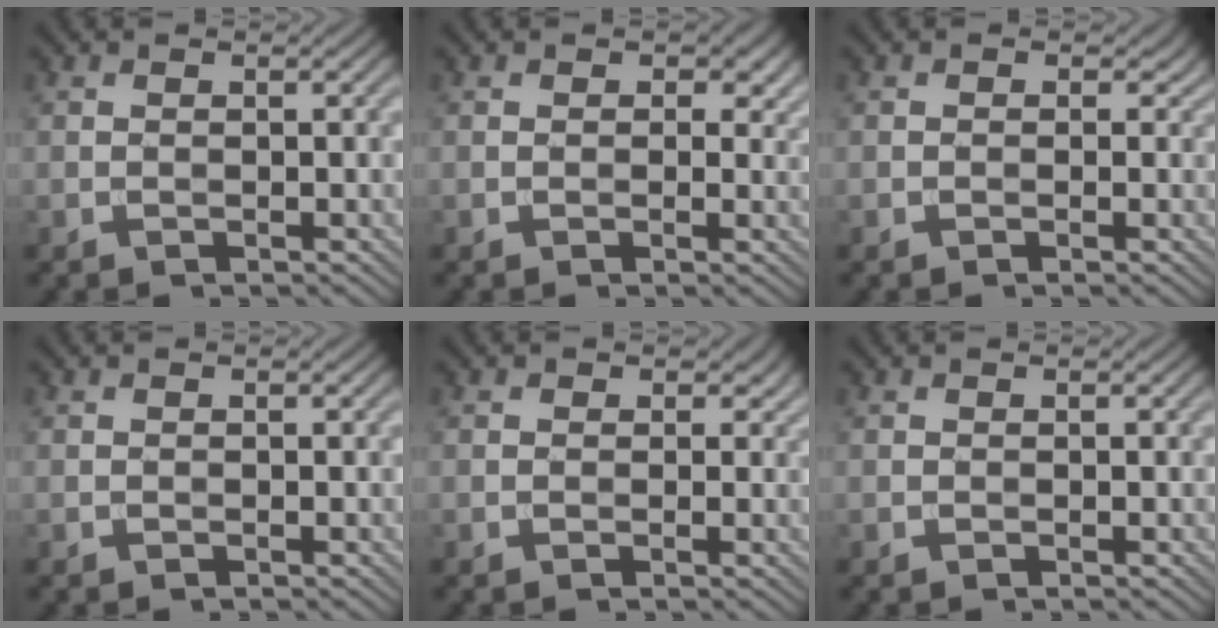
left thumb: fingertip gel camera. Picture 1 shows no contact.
{"total": 2.1, "force": [0.8, 1.5, 1.2], "torque": [-0.027, -0.008, 0.010]}
{"total": 0.8, "force": [0.0, 0.7, 0.4], "torque": [-0.006, -0.006, -0.004]}
{"total": 0.0}
{"total": 1.2, "force": [0.5, 1.1, 0.4], "torque": [-0.010, -0.006, 0.005]}
{"total": 0.0}